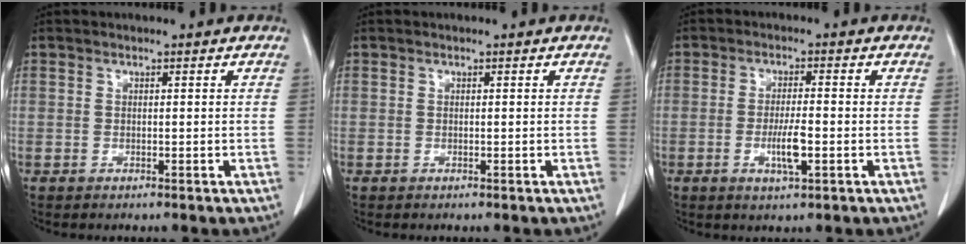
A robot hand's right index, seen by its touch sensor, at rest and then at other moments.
{"total": 0.0}
{"total": 4.6, "force": [-1.3, 0.5, 4.3], "torque": [-0.083, -0.005, -0.021]}